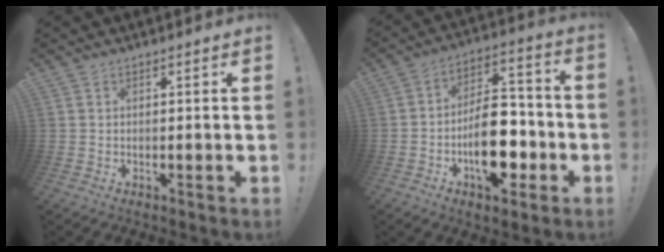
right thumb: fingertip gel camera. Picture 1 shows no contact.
{"total": 18.1, "force": [-5.9, 10.1, 13.8], "torque": [-0.217, 0.042, -0.089]}